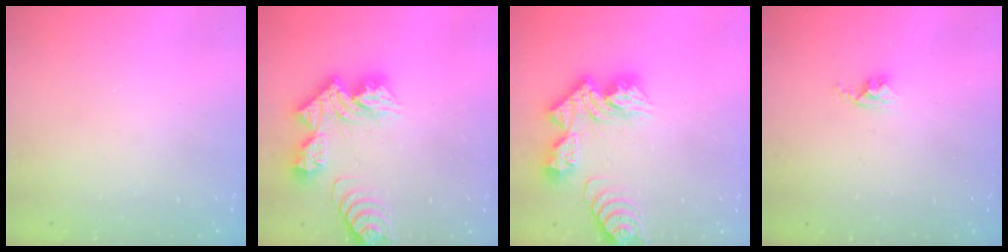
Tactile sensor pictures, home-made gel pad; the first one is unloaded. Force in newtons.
{"total": 14.7, "press": 14.7, "slide": 1.3}
{"total": 14.7, "press": 14.7, "slide": 1.3}
{"total": 2.8, "press": 2.7, "slide": 0.4}